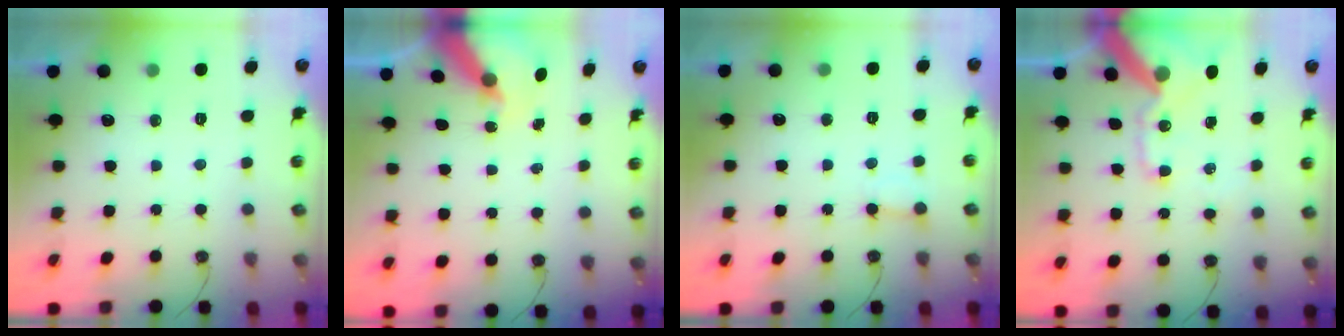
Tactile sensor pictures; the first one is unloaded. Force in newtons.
{"total": 6.9, "press": 6.8, "slide": 0.7}
{"total": 3.1, "press": 3.1, "slide": 0.6}
{"total": 16.2, "press": 16.0, "slide": 2.3}